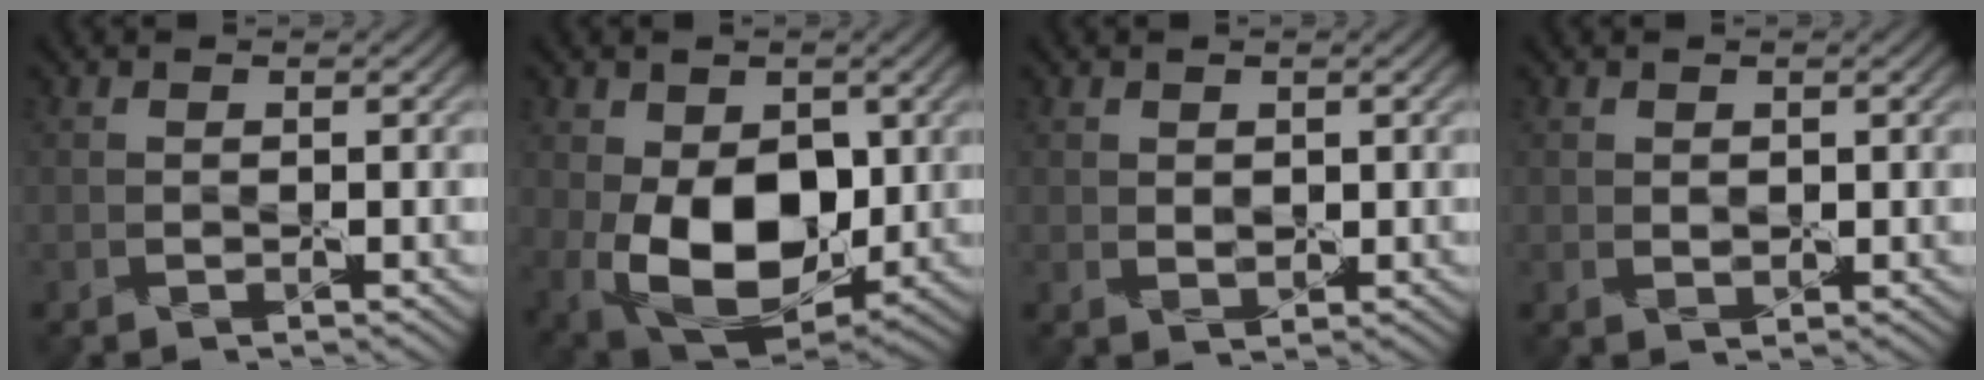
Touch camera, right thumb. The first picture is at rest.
{"total": 13.5, "force": [-1.1, 8.9, 10.2], "torque": [-0.203, -0.031, -0.010]}
{"total": 1.4, "force": [0.6, 1.0, 0.7], "torque": [-0.020, -0.005, 0.015]}
{"total": 1.0, "force": [0.5, 0.7, 0.5], "torque": [-0.014, -0.004, 0.013]}